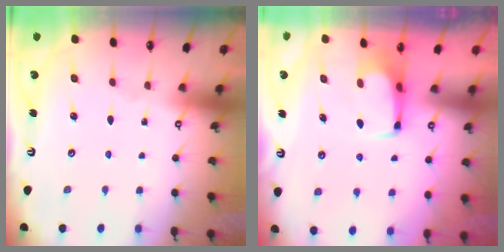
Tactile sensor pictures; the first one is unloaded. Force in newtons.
{"total": 0.6, "press": 0.5, "slide": 0.3}